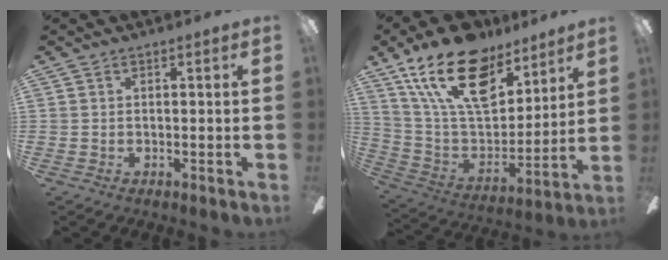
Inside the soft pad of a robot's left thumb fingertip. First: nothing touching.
{"total": 22.6, "force": [14.4, 11.6, 12.9], "torque": [-0.229, -0.083, 0.255]}